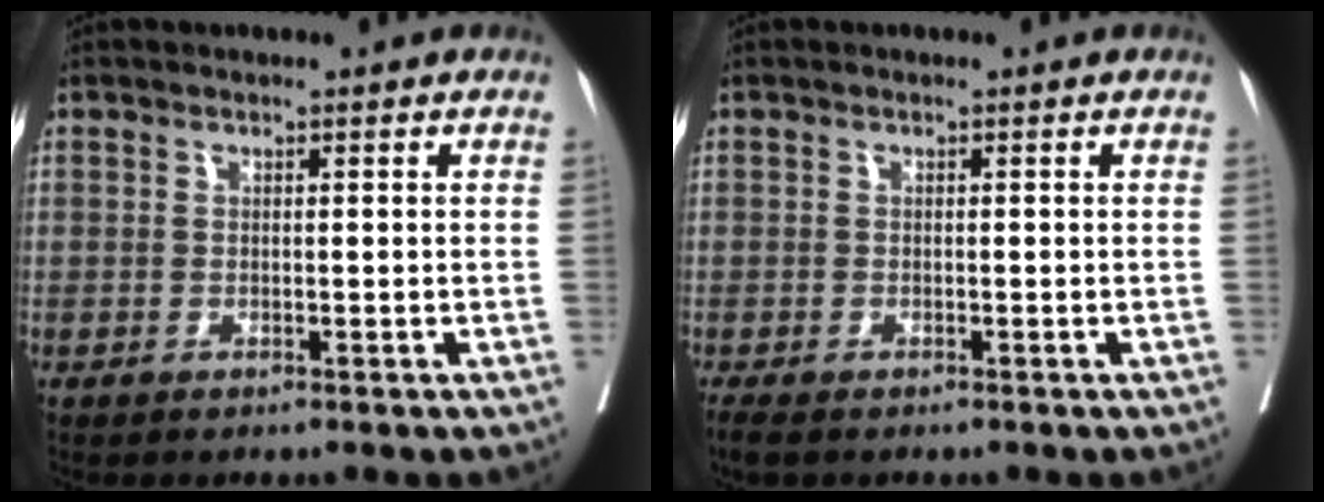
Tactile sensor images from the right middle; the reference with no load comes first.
{"total": 2.8, "force": [-2.2, 0.9, 1.4], "torque": [-0.027, -0.010, -0.033]}